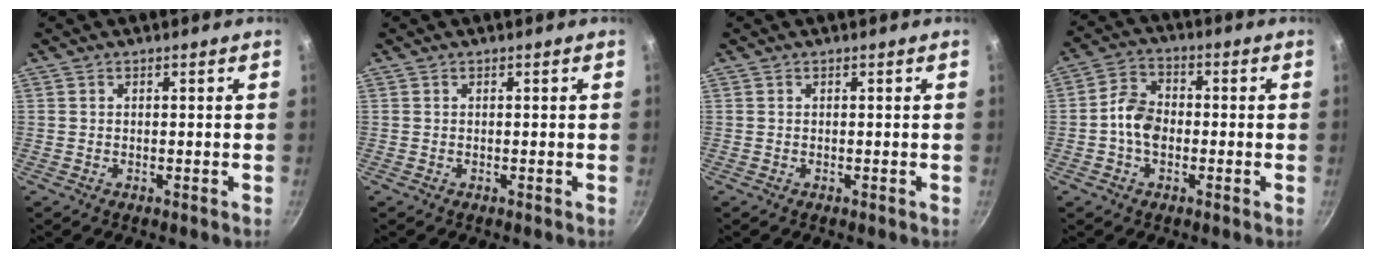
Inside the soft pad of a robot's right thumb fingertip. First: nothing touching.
{"total": 0.0}
{"total": 0.0}
{"total": 6.8, "force": [-1.2, 4.9, 4.5], "torque": [-0.065, 0.026, -0.034]}